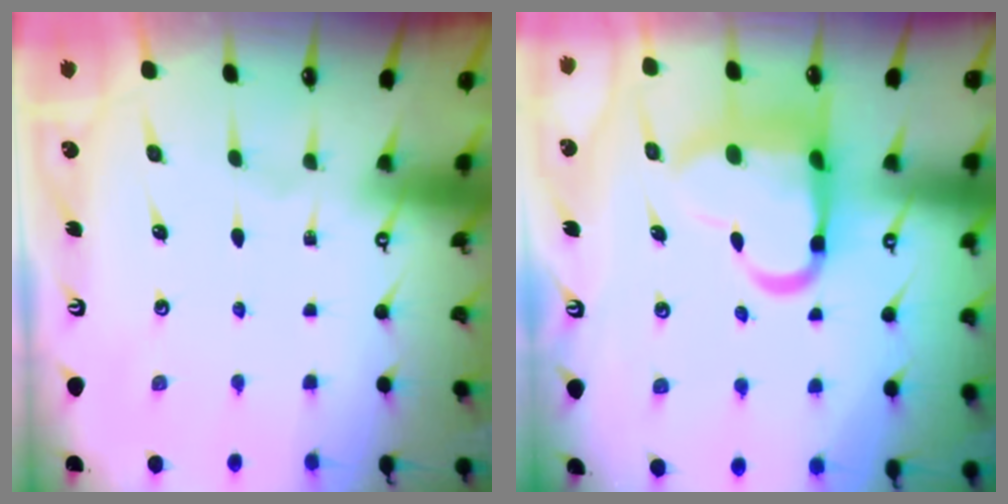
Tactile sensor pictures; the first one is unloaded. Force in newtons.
{"total": 14.1, "press": 14.0, "slide": 1.7}